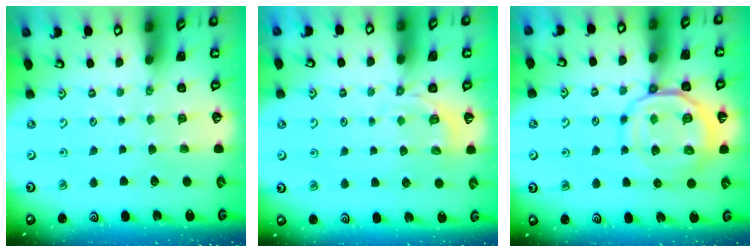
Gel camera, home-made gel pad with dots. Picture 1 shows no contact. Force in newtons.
{"total": 2.9, "press": 2.2, "slide": 1.8}
{"total": 14.0, "press": 14.0, "slide": 1.5}